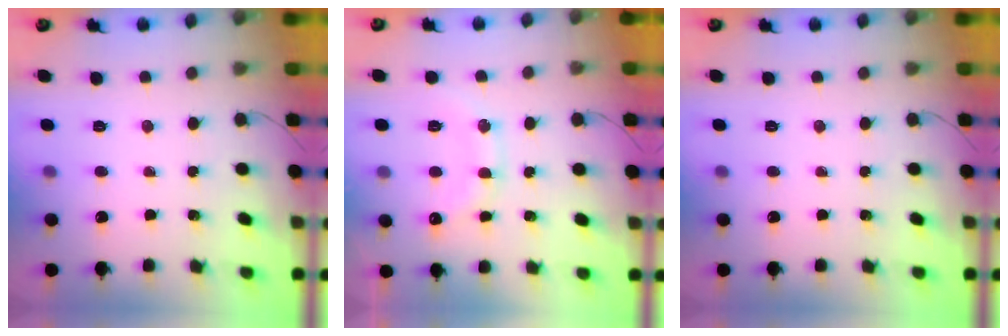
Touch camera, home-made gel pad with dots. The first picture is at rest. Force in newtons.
{"total": 12.6, "press": 12.6, "slide": 0.9}
{"total": 0.0}